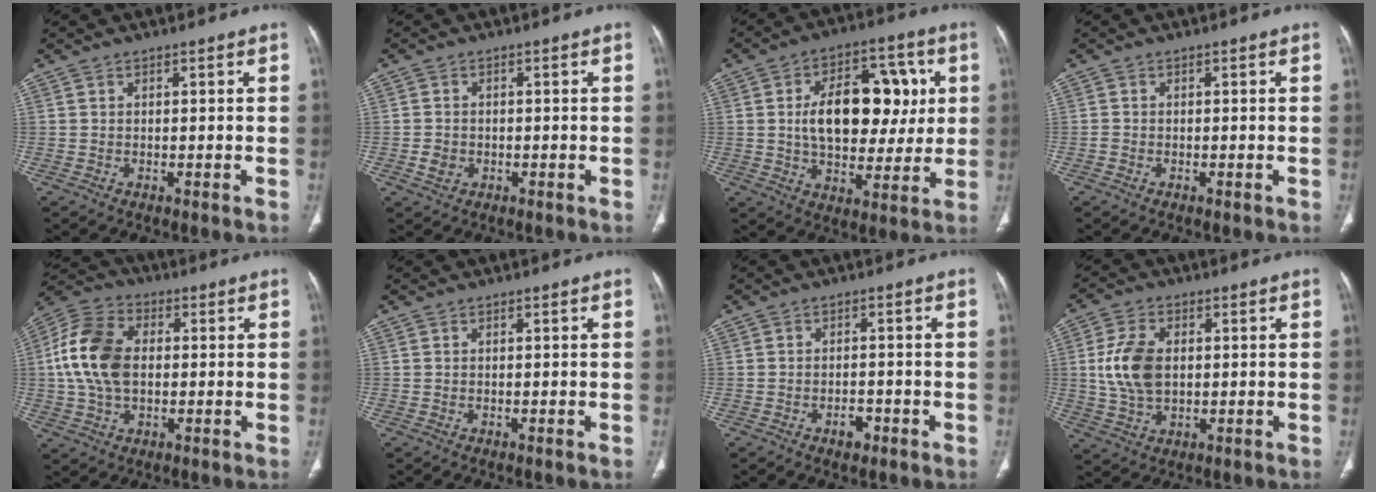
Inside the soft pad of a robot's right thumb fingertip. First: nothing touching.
{"total": 2.3, "force": [-0.7, 2.0, 1.0], "torque": [-0.015, 0.004, -0.009]}
{"total": 18.7, "force": [2.7, 11.3, 14.7], "torque": [-0.180, 0.012, 0.044]}
{"total": 0.5, "force": [-0.3, 0.4, 0.2], "torque": [-0.005, 0.000, -0.011]}
{"total": 14.0, "force": [0.7, 9.2, 10.5], "torque": [-0.206, 0.022, 0.008]}
{"total": 0.0}
{"total": 2.5, "force": [-1.5, 1.4, 1.4], "torque": [-0.016, 0.009, -0.021]}
{"total": 9.6, "force": [0.8, 6.1, 7.4], "torque": [-0.148, 0.001, 0.023]}